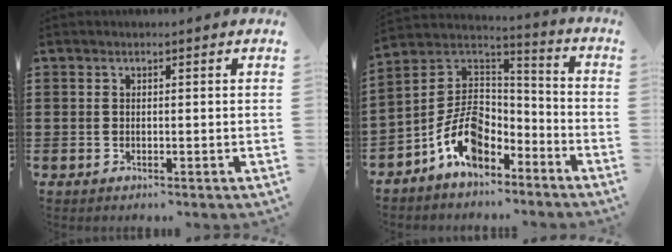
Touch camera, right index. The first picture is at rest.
{"total": 10.0, "force": [-5.3, 6.0, 6.1], "torque": [-0.146, 0.007, -0.105]}